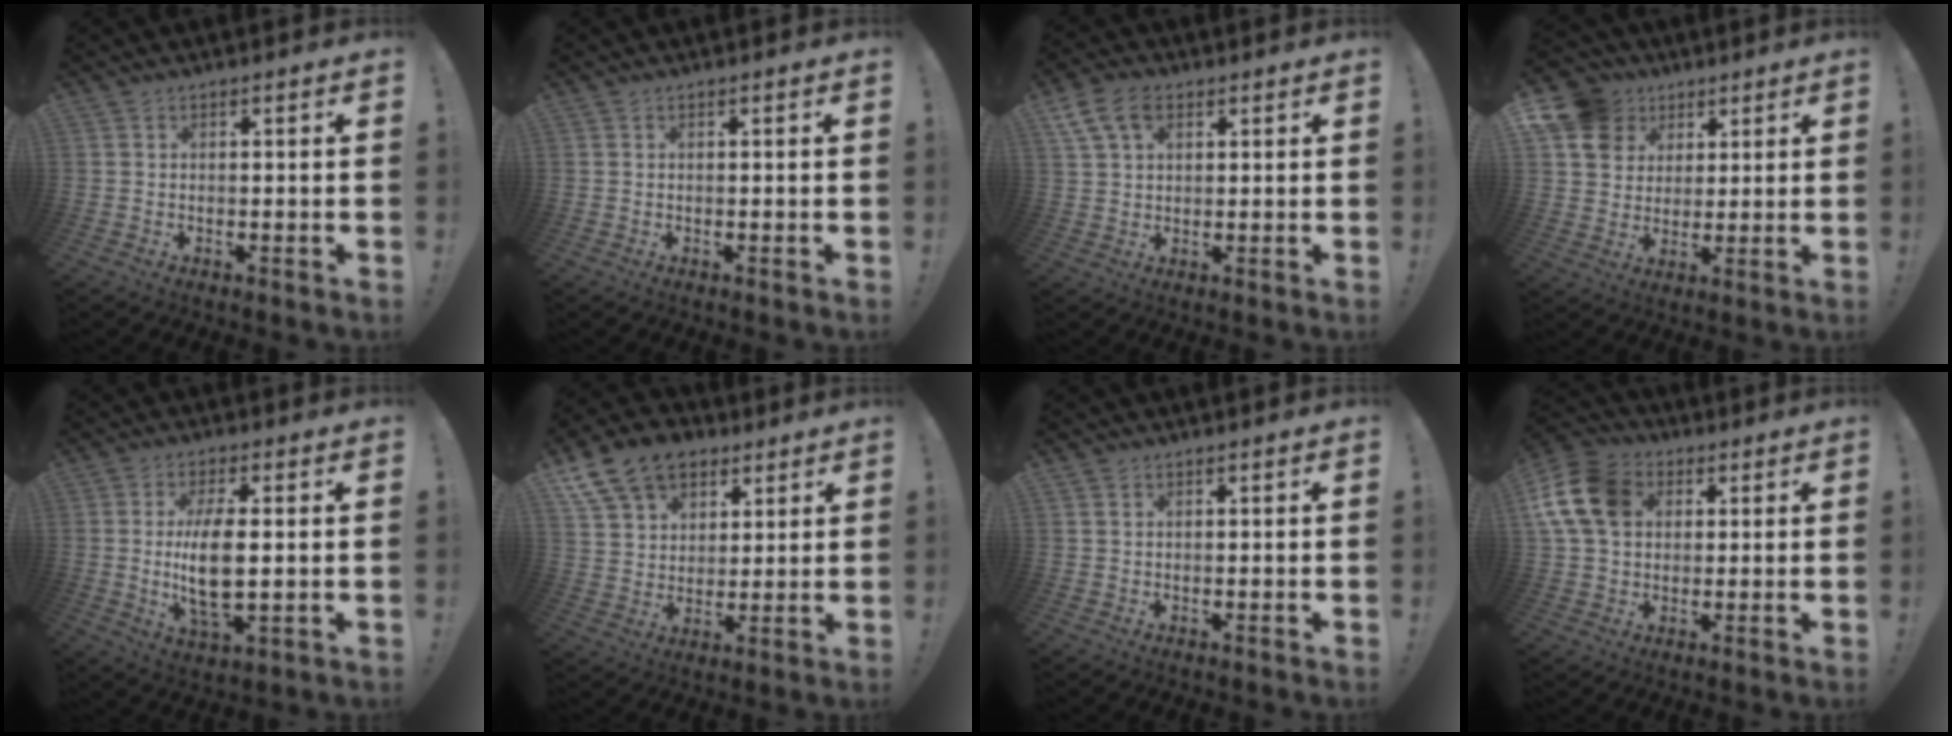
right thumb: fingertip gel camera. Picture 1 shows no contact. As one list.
[{"total": 0.0}, {"total": 9.3, "force": [4.3, 6.0, 5.6], "torque": [-0.107, -0.001, 0.084]}, {"total": 12.7, "force": [5.5, 10.6, 4.4], "torque": [-0.062, -0.025, 0.113]}, {"total": 11.9, "force": [0.4, 4.5, 11.0], "torque": [-0.226, -0.019, -0.002]}, {"total": 15.0, "force": [8.8, 10.5, 6.2], "torque": [-0.095, -0.048, 0.168]}, {"total": 0.7, "force": [0.5, 0.5, 0.2], "torque": [-0.001, 0.000, 0.009]}, {"total": 15.5, "force": [4.4, 12.0, 8.8], "torque": [-0.159, -0.003, 0.091]}]